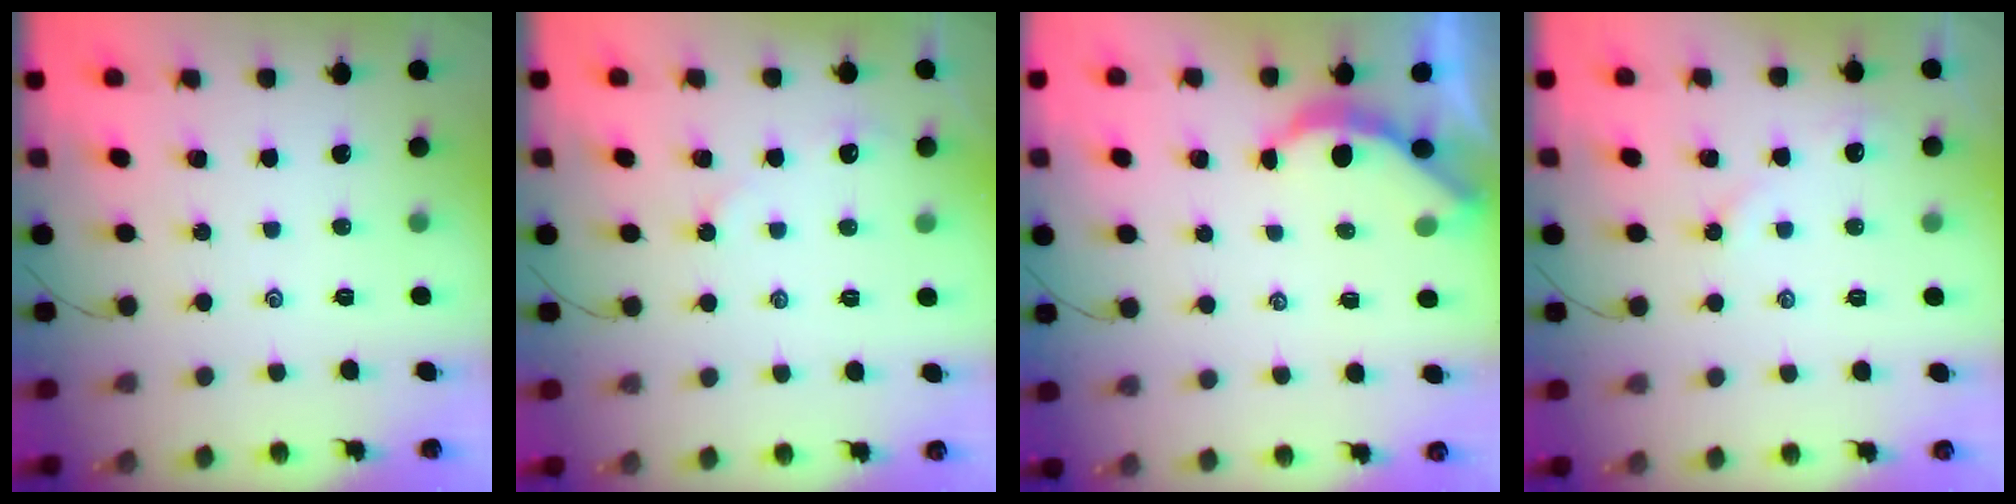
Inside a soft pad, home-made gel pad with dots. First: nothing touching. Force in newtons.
{"total": 2.9, "press": 2.8, "slide": 0.3}
{"total": 3.1, "press": 3.1, "slide": 0.2}
{"total": 2.8, "press": 2.8, "slide": 0.5}